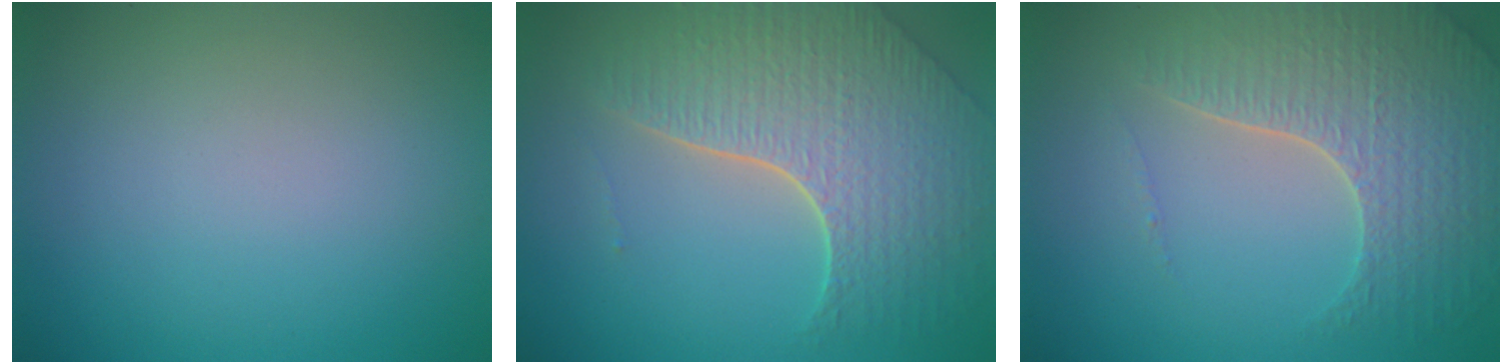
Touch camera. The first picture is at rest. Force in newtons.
{"total": 7.6, "press": 5.3, "slide": 5.5}
{"total": 4.9, "press": 4.5, "slide": 2.1}